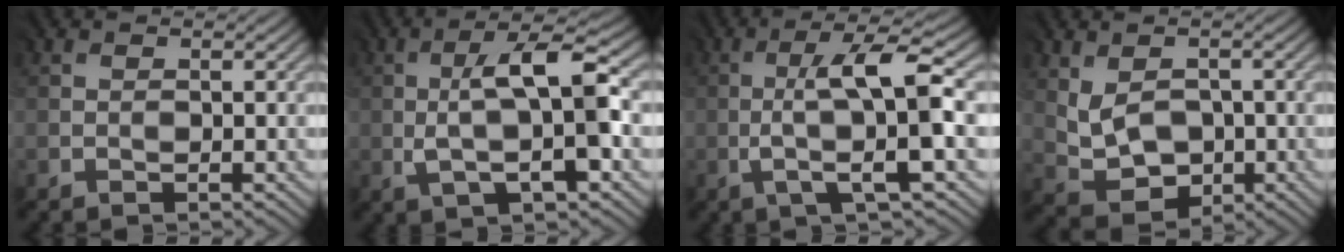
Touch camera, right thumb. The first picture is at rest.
{"total": 8.4, "force": [-0.1, 2.4, 8.1], "torque": [-0.145, 0.013, -0.006]}
{"total": 7.8, "force": [-0.4, 1.2, 7.7], "torque": [-0.128, 0.020, -0.010]}
{"total": 5.4, "force": [0.6, 4.1, 3.5], "torque": [-0.078, -0.012, 0.017]}